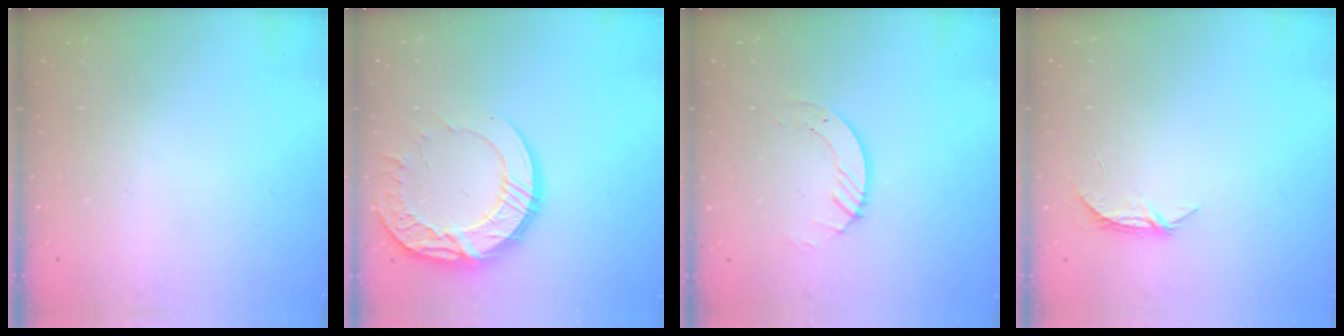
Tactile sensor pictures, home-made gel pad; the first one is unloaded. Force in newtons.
{"total": 15.6, "press": 15.5, "slide": 1.2}
{"total": 5.2, "press": 5.2, "slide": 0.3}
{"total": 5.2, "press": 5.2, "slide": 0.4}